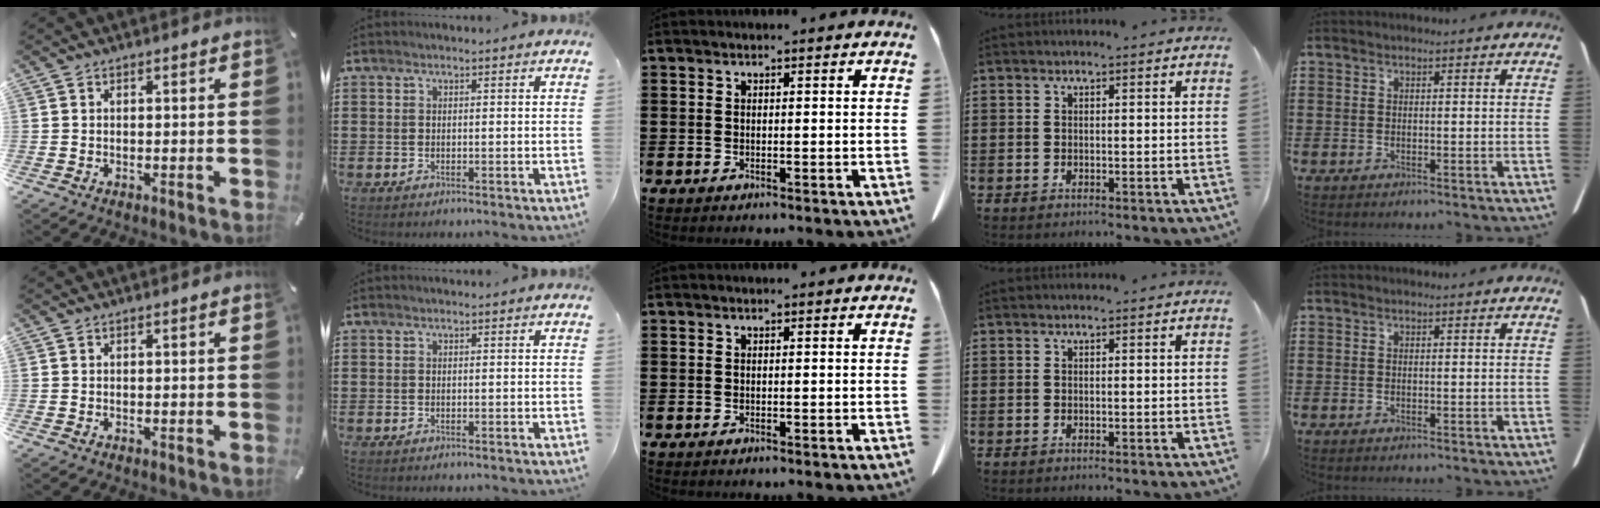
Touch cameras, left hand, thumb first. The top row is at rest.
{}